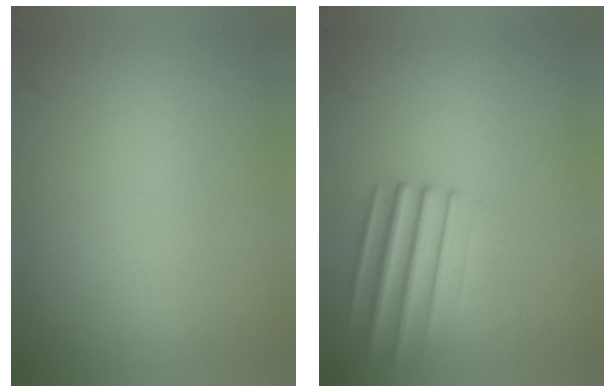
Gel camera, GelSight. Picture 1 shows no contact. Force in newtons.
{"total": 3.0}